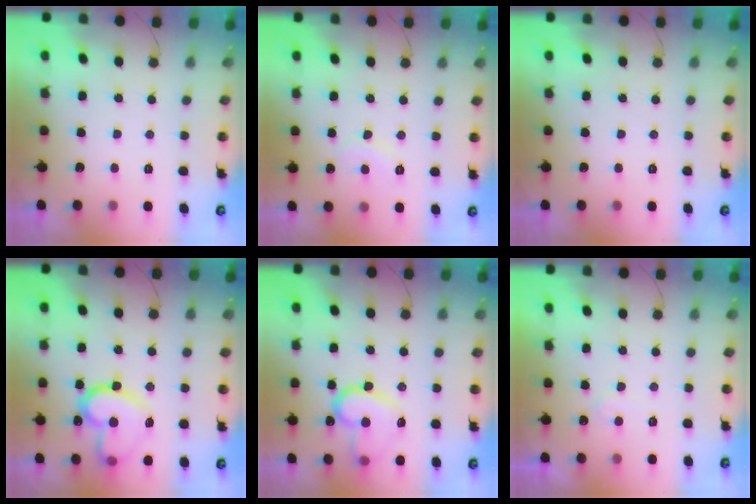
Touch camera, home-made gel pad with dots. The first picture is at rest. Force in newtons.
{"total": 6.5, "press": 6.5, "slide": 0.7}
{"total": 0.0}
{"total": 17.2, "press": 17.2, "slide": 1.2}
{"total": 15.5, "press": 15.4, "slide": 1.3}
{"total": 5.6, "press": 5.6, "slide": 0.3}